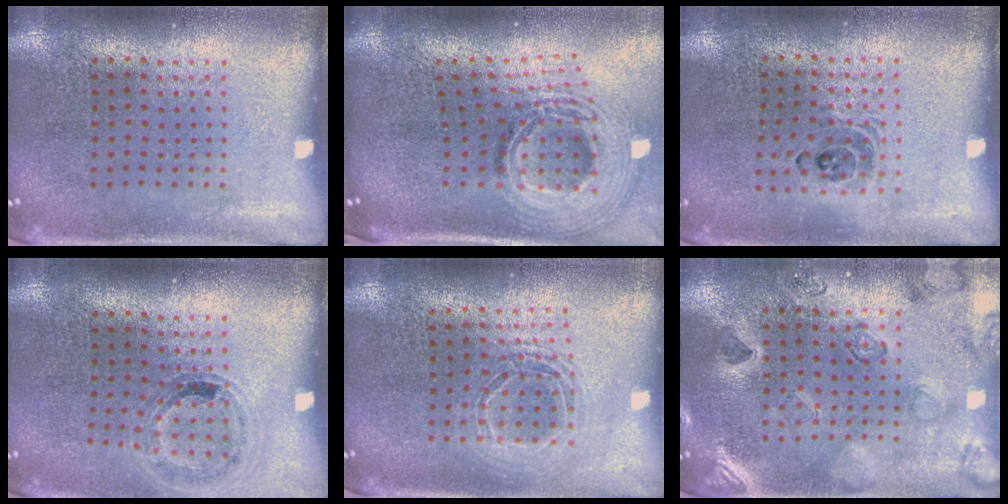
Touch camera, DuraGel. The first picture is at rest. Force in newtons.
{"total": 2.8, "press": 2.0, "slide": 2.0}
{"total": 1.2, "press": 1.1, "slide": 0.6}
{"total": 1.0, "press": 1.0, "slide": 0.1}
{"total": 1.7, "press": 1.4, "slide": 0.9}
{"total": 2.3, "press": 2.3, "slide": 0.6}